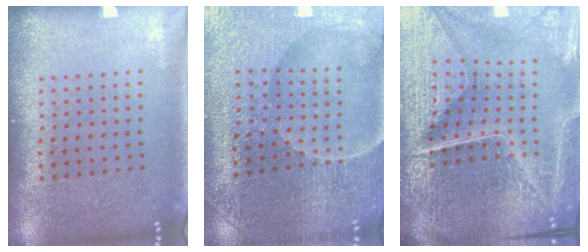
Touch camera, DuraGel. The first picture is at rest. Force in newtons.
{"total": 3.5, "press": 3.5, "slide": 0.4}
{"total": 7.0, "press": 6.1, "slide": 3.4}